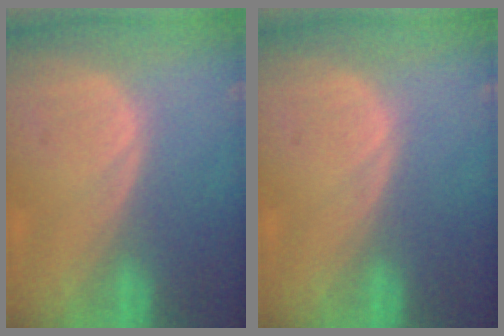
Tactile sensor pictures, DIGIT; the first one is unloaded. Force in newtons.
{"total": 0.0}